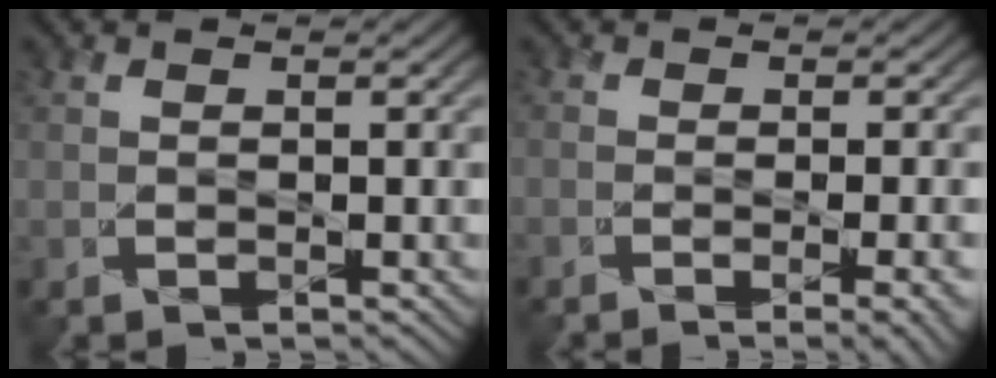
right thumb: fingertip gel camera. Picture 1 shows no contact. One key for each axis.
{"total": 4.9, "fx": -2.2, "fy": 1.5, "fz": 4.2, "tx": -0.043, "ty": -0.001, "tz": -0.028}